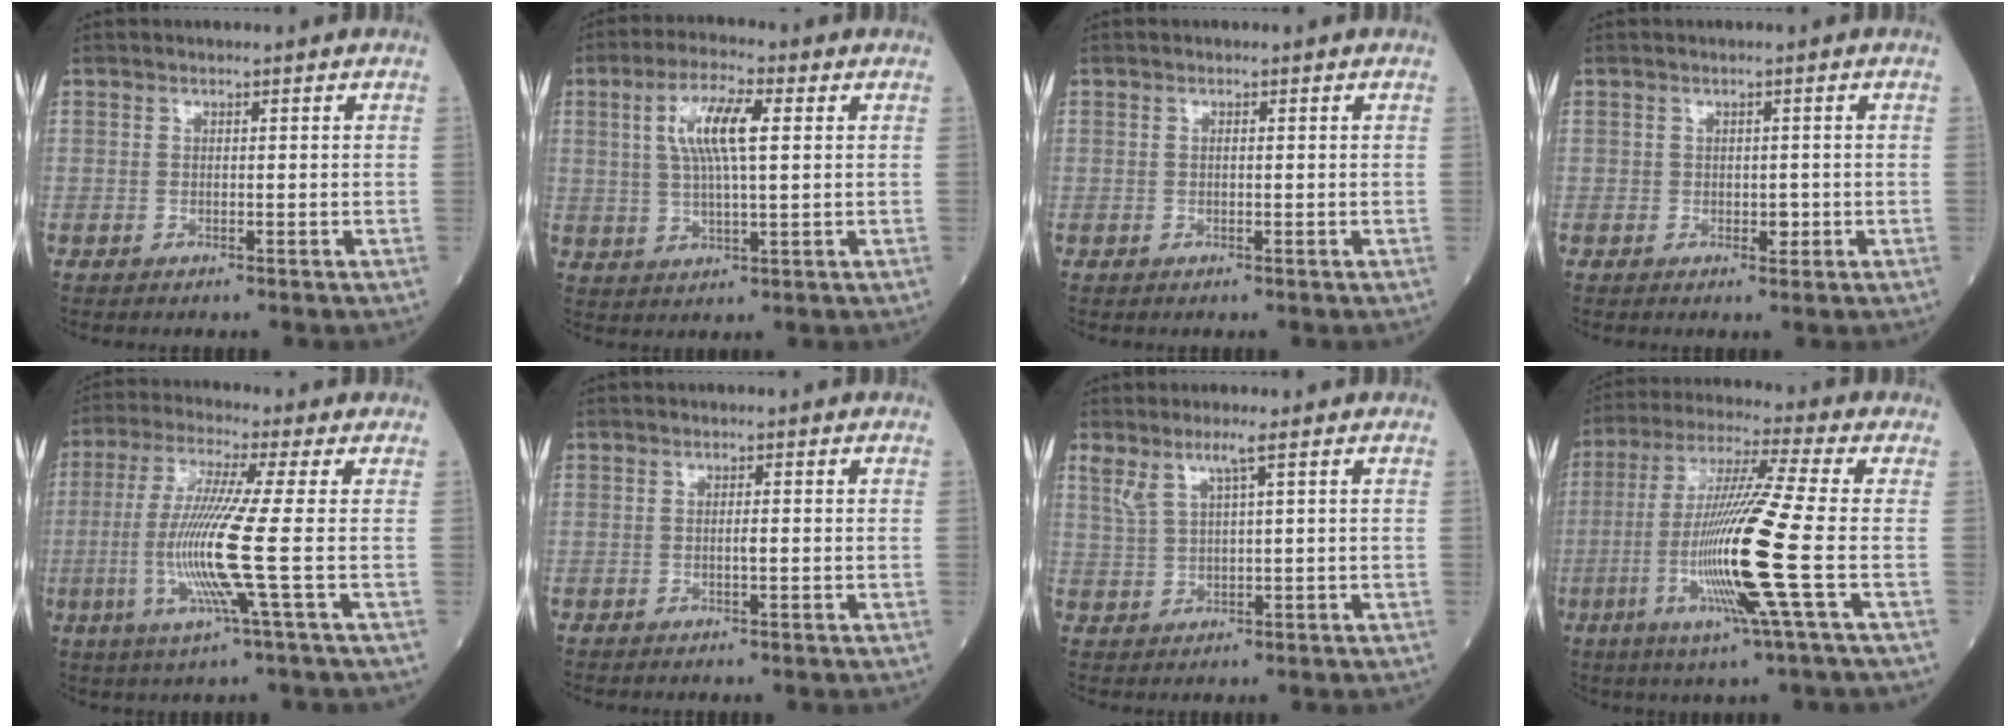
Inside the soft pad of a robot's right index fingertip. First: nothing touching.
{"total": 8.5, "force": [2.2, 1.6, 8.1], "torque": [-0.163, 0.009, 0.043]}
{"total": 0.0}
{"total": 1.4, "force": [-0.2, 1.0, 1.0], "torque": [-0.010, 0.000, 0.000]}
{"total": 11.5, "force": [-1.8, -1.5, 11.3], "torque": [-0.241, -0.019, -0.042]}
{"total": 1.0, "force": [-0.2, 0.0, 1.0], "torque": [-0.016, 0.001, -0.003]}
{"total": 3.9, "force": [2.4, 0.0, 3.1], "torque": [-0.074, 0.007, 0.054]}
{"total": 15.5, "force": [-3.5, -1.7, 15.0], "torque": [-0.301, -0.017, -0.077]}